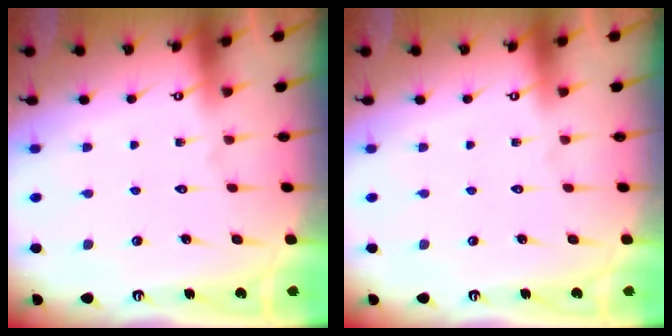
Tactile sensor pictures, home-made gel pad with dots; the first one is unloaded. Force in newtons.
{"total": 0.0}